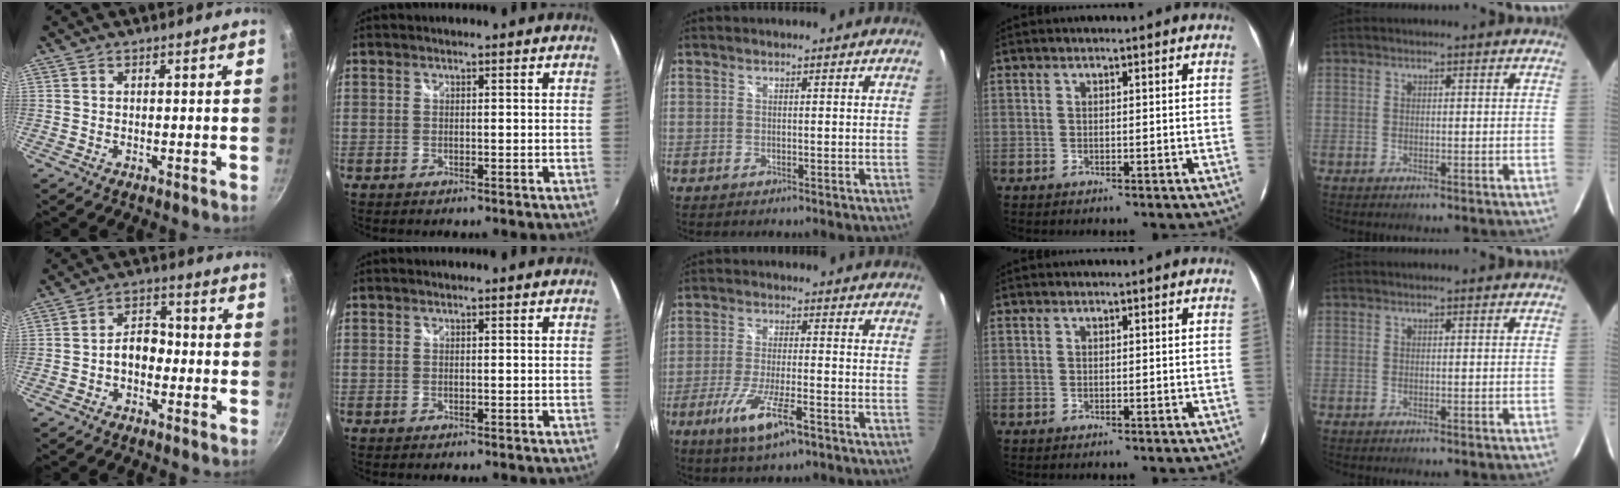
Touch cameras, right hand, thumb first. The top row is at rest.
{"thumb": {"total": 5.9, "force": [-1.5, 4.1, 3.9], "torque": [-0.031, 0.028, -0.034]}, "middle": {"total": 10.1, "force": [-5.6, 1.9, 8.2], "torque": [-0.172, -0.020, -0.100]}}